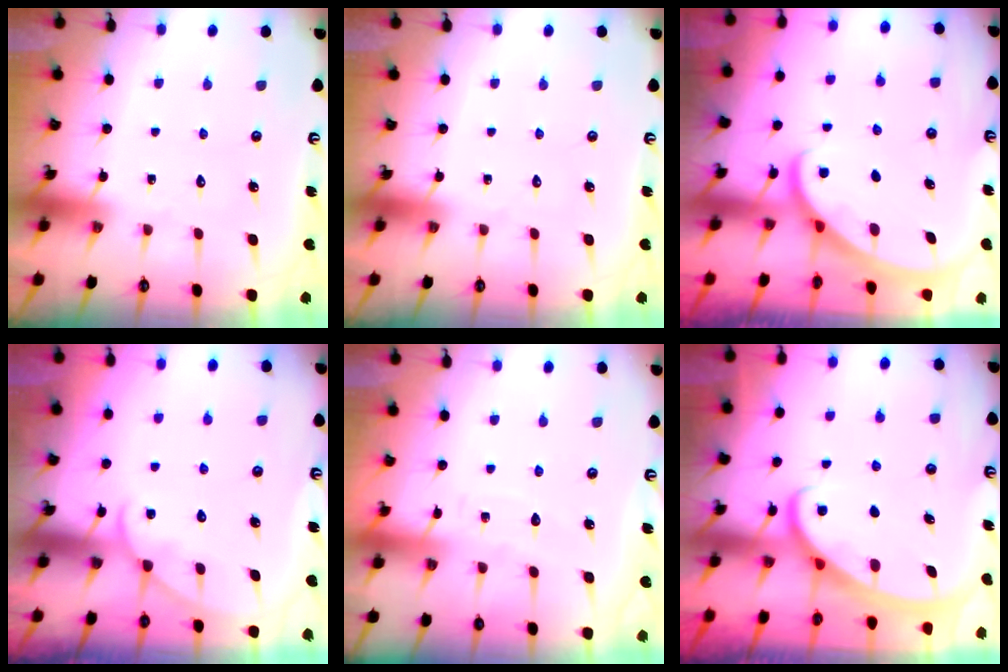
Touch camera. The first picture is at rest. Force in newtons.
{"total": 0.0}
{"total": 2.5, "press": 2.5, "slide": 0.1}
{"total": 4.6, "press": 4.6, "slide": 0.5}
{"total": 2.8, "press": 2.8, "slide": 0.4}
{"total": 3.0, "press": 3.0, "slide": 0.3}